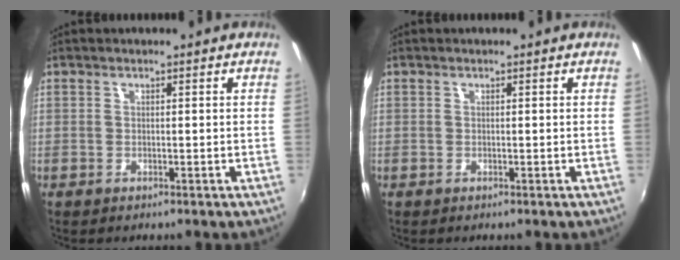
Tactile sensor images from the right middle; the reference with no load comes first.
{"total": 0.0}